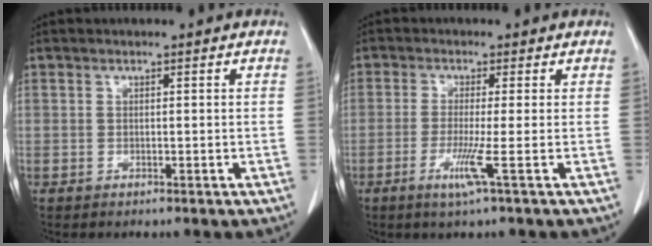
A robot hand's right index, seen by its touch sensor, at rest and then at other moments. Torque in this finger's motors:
{"motor_torque": [0.06, -0.08, 0.04, 0.06]}